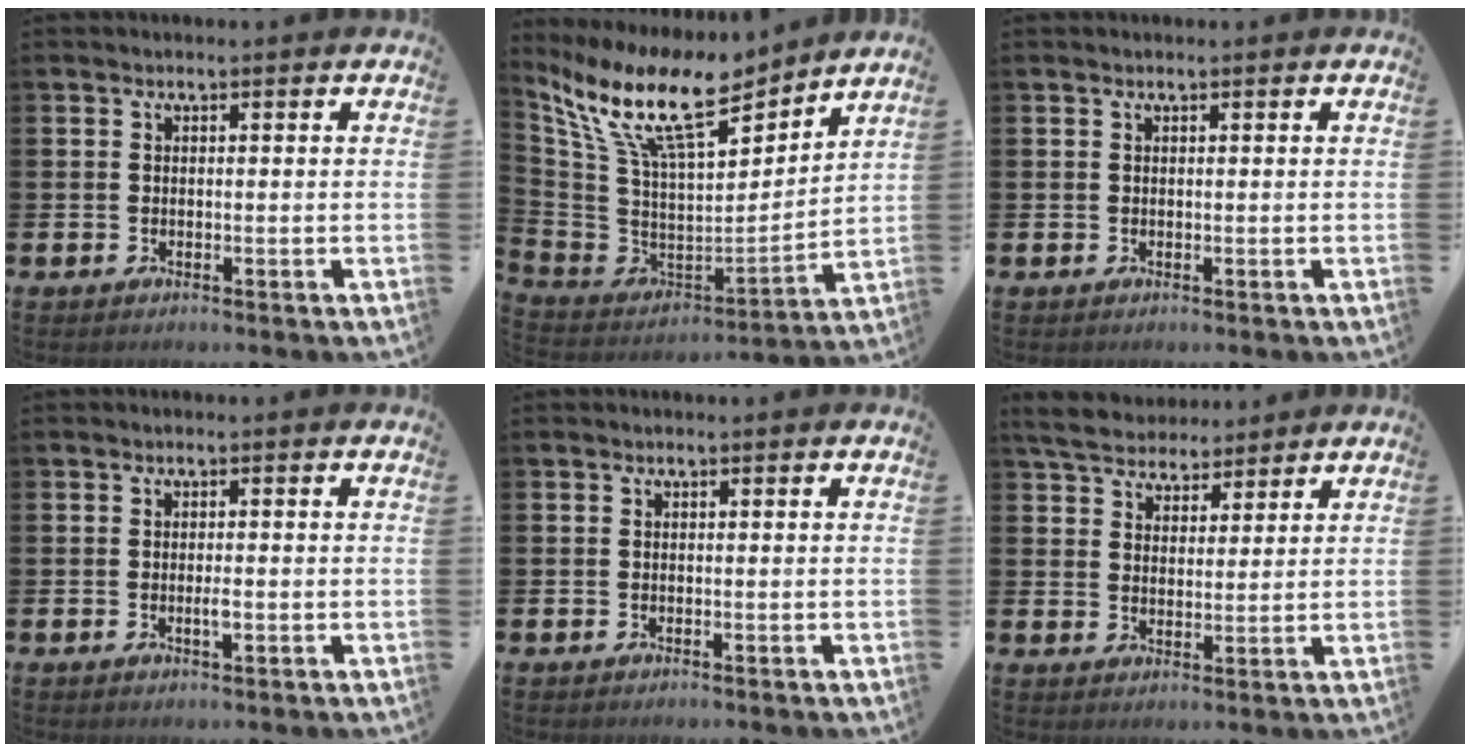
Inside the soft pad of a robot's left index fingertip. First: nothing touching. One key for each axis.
{"total": 12.8, "fx": 9.9, "fy": 3.9, "fz": 7.1, "tx": -0.186, "ty": -0.062, "tz": 0.172}
{"total": 0.0}
{"total": 1.3, "fx": -0.5, "fy": 0.3, "fz": 1.2, "tx": -0.016, "ty": -0.004, "tz": -0.010}
{"total": 0.0}
{"total": 5.4, "fx": 5.2, "fy": 1.6, "fz": 0.7, "tx": -0.036, "ty": -0.020, "tz": 0.094}